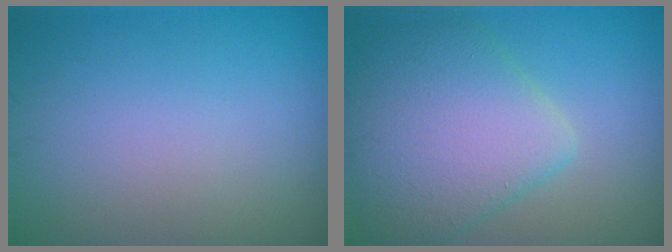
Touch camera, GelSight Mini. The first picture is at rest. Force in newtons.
{"total": 7.4, "press": 7.4, "slide": 0.3}